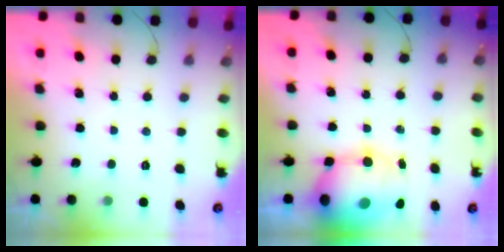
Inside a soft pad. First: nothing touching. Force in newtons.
{"total": 14.2, "press": 13.8, "slide": 3.3}